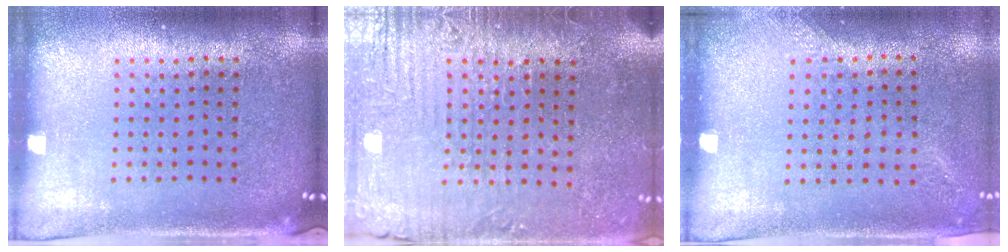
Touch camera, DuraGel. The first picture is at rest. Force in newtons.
{"total": 4.1, "press": 3.8, "slide": 1.4}
{"total": 1.3, "press": 1.1, "slide": 0.8}